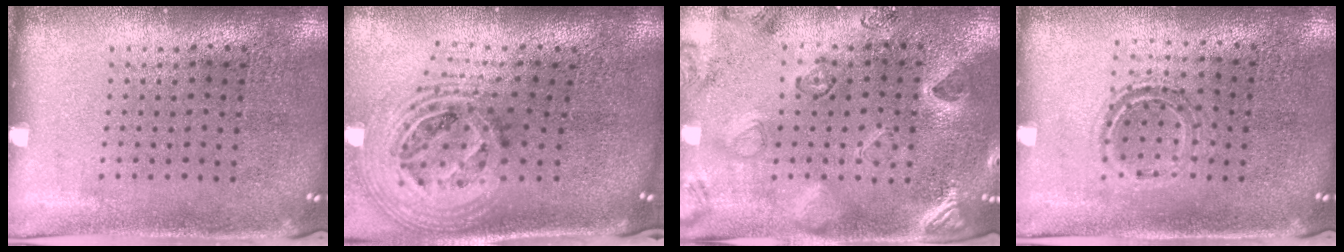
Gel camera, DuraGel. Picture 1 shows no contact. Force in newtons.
{"total": 2.7, "press": 1.9, "slide": 1.9}
{"total": 2.3, "press": 2.1, "slide": 1.0}
{"total": 1.1, "press": 1.0, "slide": 0.5}